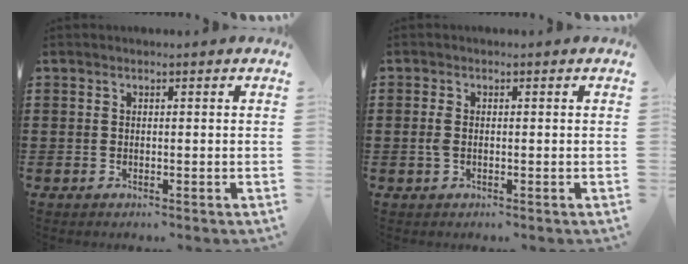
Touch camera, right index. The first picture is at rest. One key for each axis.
{"total": 1.8, "fx": -0.2, "fy": 1.0, "fz": 1.5, "tx": -0.046, "ty": -0.004, "tz": -0.010}